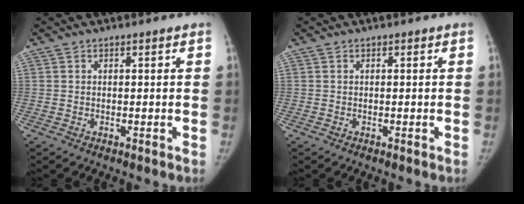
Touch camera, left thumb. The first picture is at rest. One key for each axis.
{"total": 0.0}